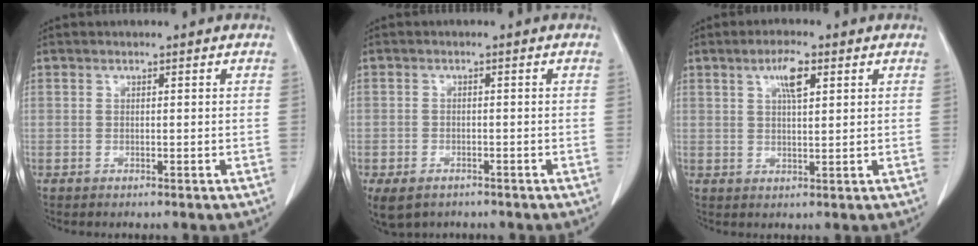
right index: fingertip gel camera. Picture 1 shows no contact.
{"total": 5.8, "force": [-3.8, 3.7, 2.3], "torque": [-0.046, -0.004, -0.054]}
{"total": 4.3, "force": [1.9, 0.9, 3.7], "torque": [-0.073, 0.002, 0.036]}